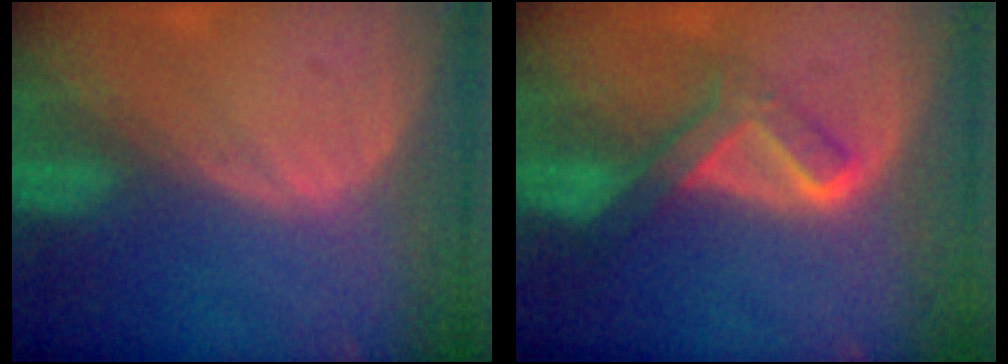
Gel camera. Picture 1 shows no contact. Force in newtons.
{"total": 5.3, "press": 5.3, "slide": 0.5}